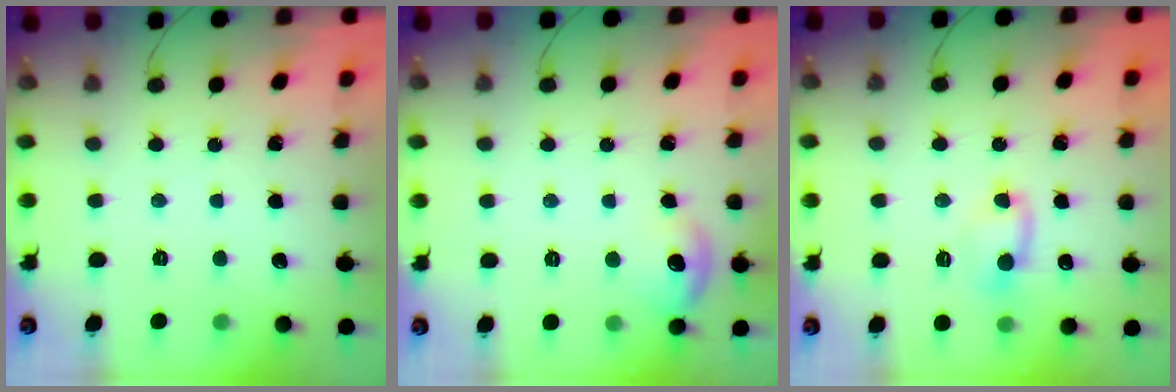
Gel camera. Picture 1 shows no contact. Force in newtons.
{"total": 10.5, "press": 7.9, "slide": 7.0}
{"total": 5.0, "press": 4.8, "slide": 1.4}